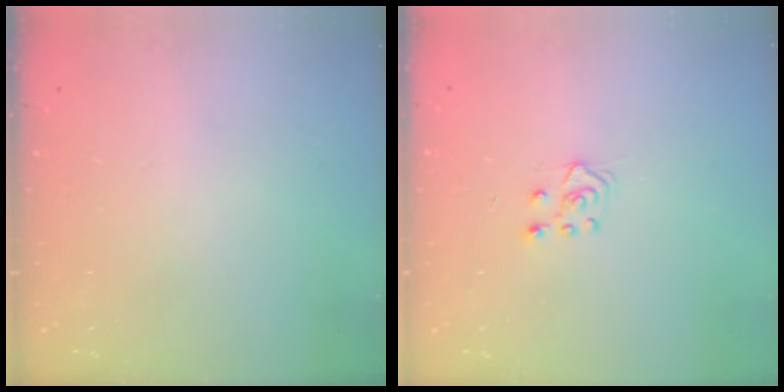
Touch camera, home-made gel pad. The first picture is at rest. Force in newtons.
{"total": 4.8, "press": 4.7, "slide": 0.7}